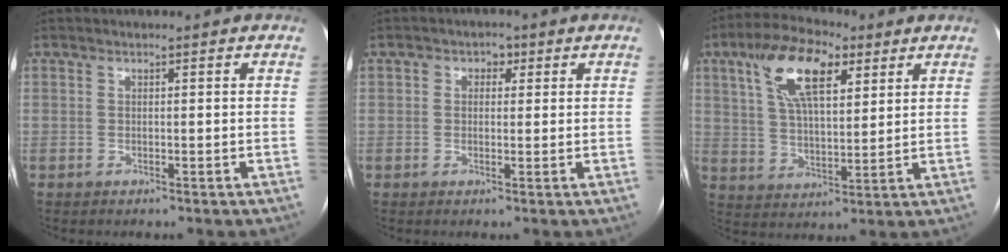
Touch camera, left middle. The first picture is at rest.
{"total": 2.3, "force": [0.8, 1.7, 1.4], "torque": [-0.019, 0.012, 0.010]}
{"total": 13.1, "force": [6.3, 5.2, 10.3], "torque": [-0.197, 0.028, 0.113]}